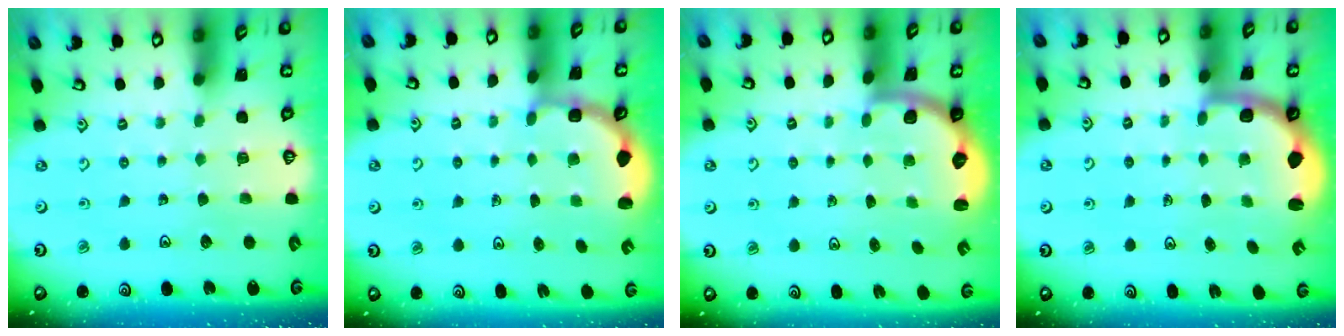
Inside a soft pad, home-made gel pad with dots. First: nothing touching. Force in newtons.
{"total": 2.7, "press": 2.3, "slide": 1.5}
{"total": 2.5, "press": 2.2, "slide": 1.3}
{"total": 2.1, "press": 1.9, "slide": 1.0}